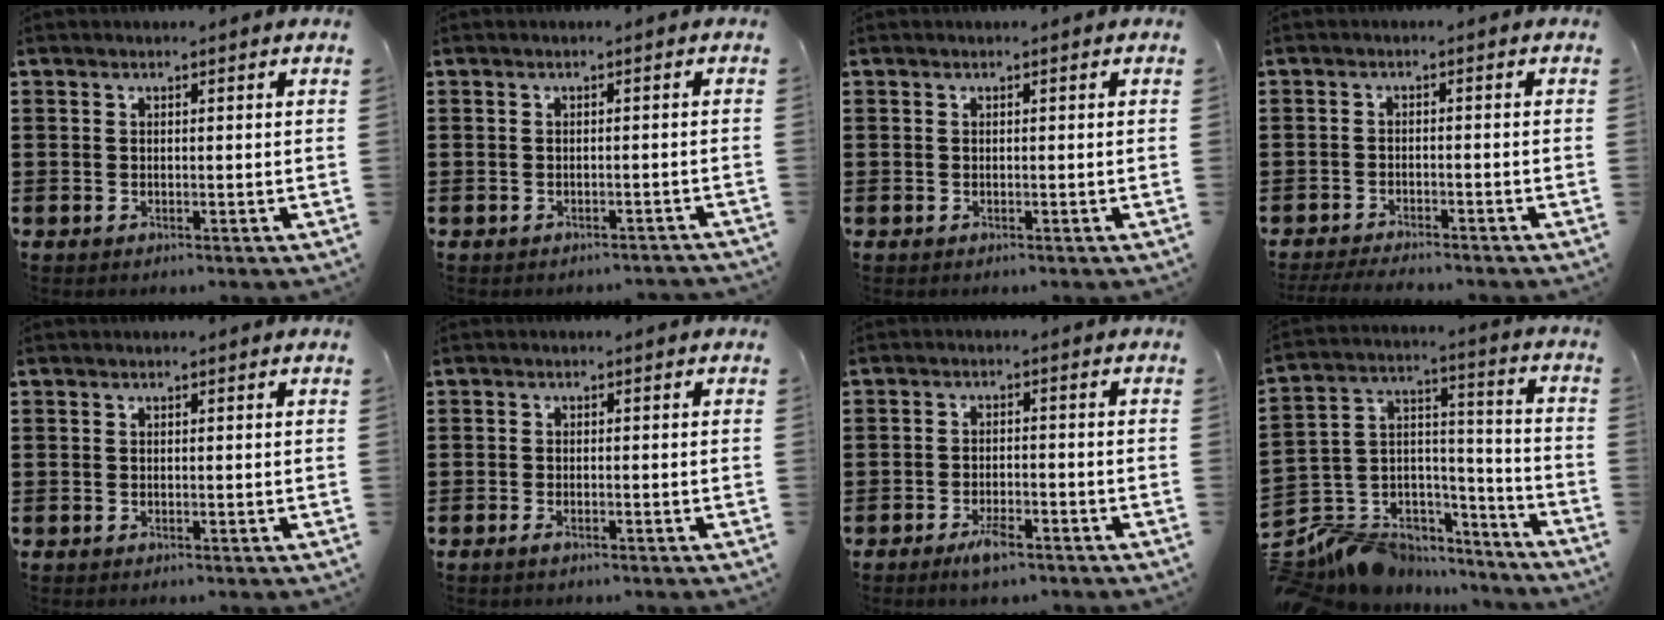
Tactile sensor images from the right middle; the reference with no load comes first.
{"total": 0.8, "force": [-0.8, 0.1, 0.2], "torque": [-0.007, -0.001, -0.015]}
{"total": 0.0}
{"total": 2.6, "force": [-2.5, 0.2, 0.6], "torque": [-0.018, -0.002, -0.053]}
{"total": 0.0}
{"total": 1.0, "force": [-0.7, 0.2, 0.7], "torque": [-0.024, -0.007, -0.014]}
{"total": 3.4, "force": [-2.4, 1.1, 2.1], "torque": [-0.047, 0.001, -0.048]}
{"total": 8.7, "force": [-7.4, 4.6, 1.1], "torque": [-0.045, -0.003, -0.141]}